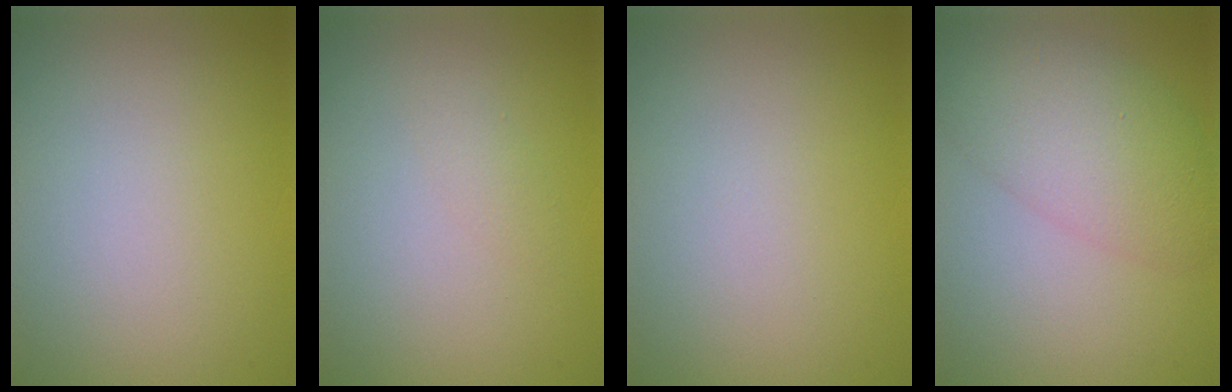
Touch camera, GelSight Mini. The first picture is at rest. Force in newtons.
{"total": 0.8, "press": 0.8, "slide": 0.0}
{"total": 0.0}
{"total": 5.6, "press": 5.6, "slide": 0.3}